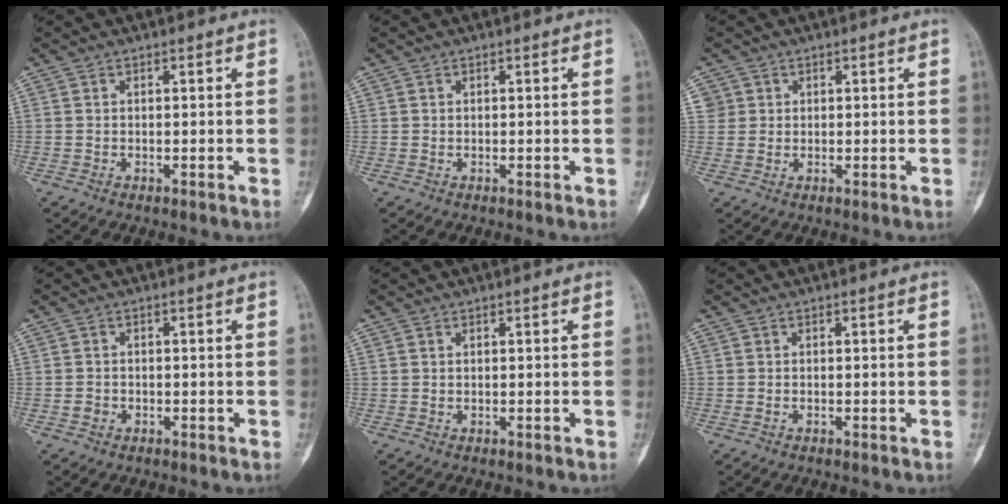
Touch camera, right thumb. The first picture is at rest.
{"total": 0.0}
{"total": 2.4, "force": [0.9, 2.2, 0.0], "torque": [0.023, -0.001, 0.010]}
{"total": 1.5, "force": [-0.5, 1.3, 0.5], "torque": [0.001, 0.006, -0.008]}
{"total": 0.0}
{"total": 0.0}